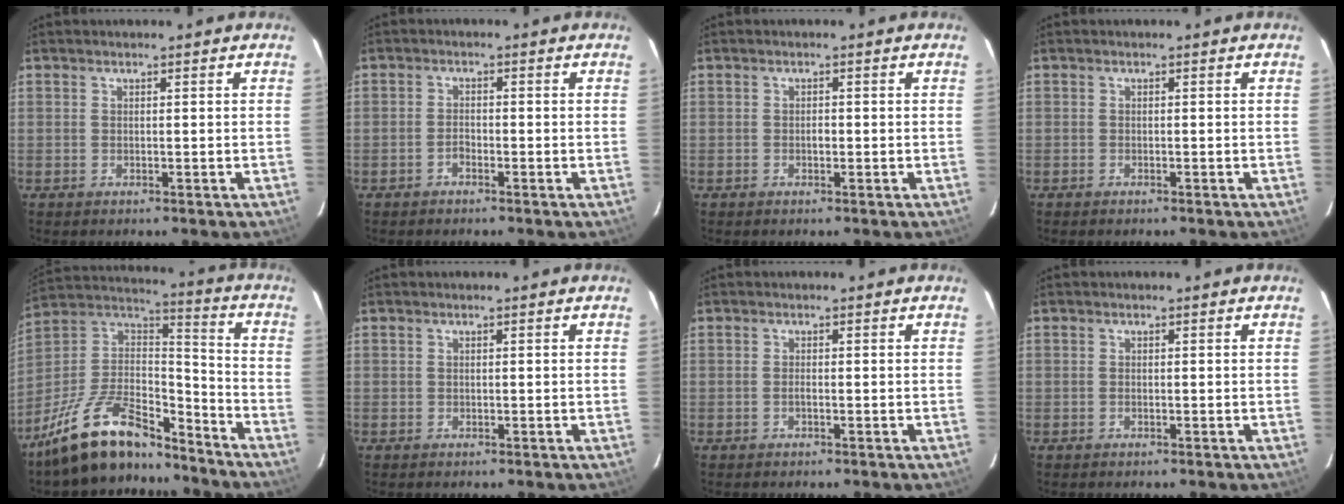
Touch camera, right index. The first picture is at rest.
{"total": 1.6, "force": [-1.1, 0.8, 0.7], "torque": [-0.014, 0.004, -0.022]}
{"total": 0.9, "force": [-0.3, 0.6, 0.6], "torque": [-0.011, 0.003, -0.005]}
{"total": 0.6, "force": [-0.6, 0.2, 0.2], "torque": [-0.004, 0.000, -0.012]}
{"total": 20.2, "force": [-15.4, 7.3, 10.7], "torque": [-0.225, 0.009, -0.267]}
{"total": 0.0}
{"total": 0.7, "force": [-0.3, 0.2, 0.6], "torque": [-0.011, 0.002, -0.007]}
{"total": 0.0}